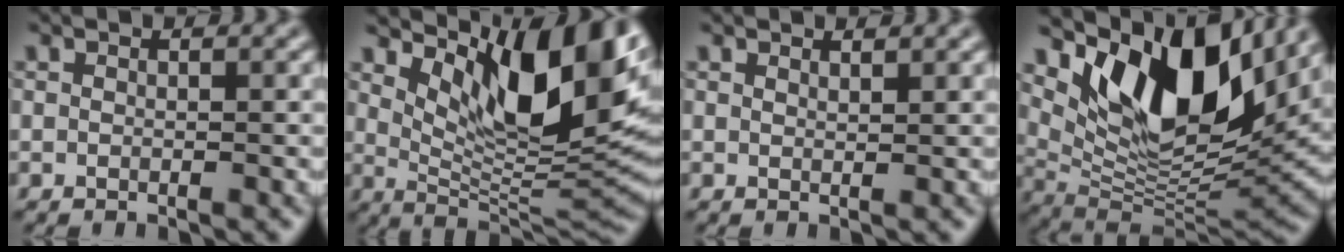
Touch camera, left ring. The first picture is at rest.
{"total": 12.7, "force": [5.3, 5.0, 10.4], "torque": [-0.157, -0.007, 0.100]}
{"total": 0.9, "force": [0.9, 0.1, 0.2], "torque": [-0.002, 0.001, 0.016]}
{"total": 12.8, "force": [6.8, 5.7, 9.2], "torque": [-0.144, -0.006, 0.126]}